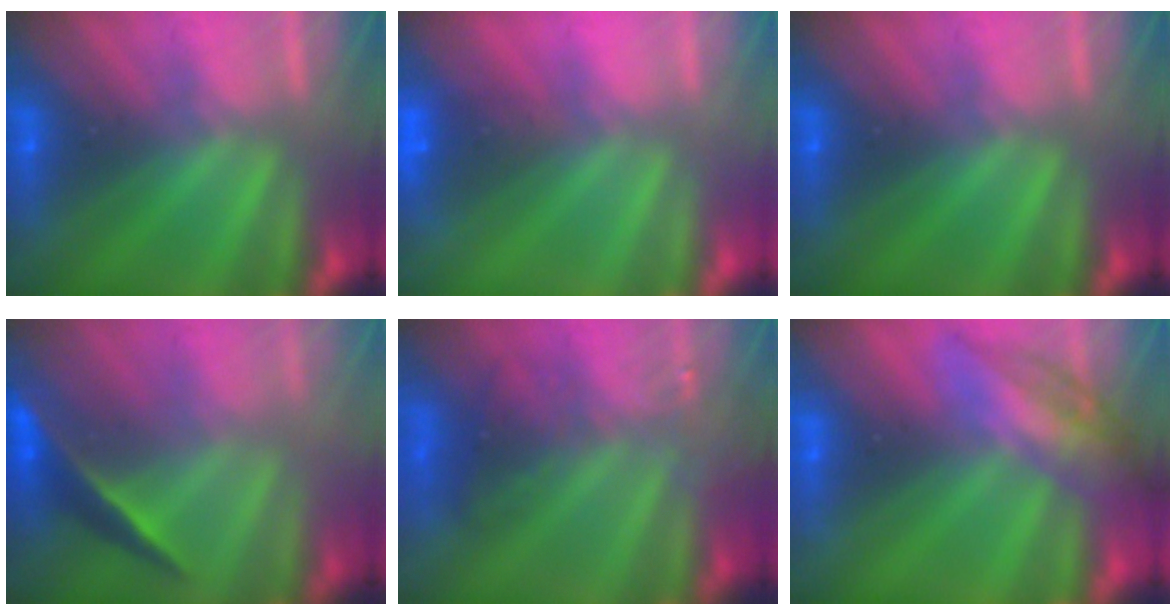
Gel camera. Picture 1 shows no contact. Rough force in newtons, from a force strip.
{"total": 3.2}
{"total": 0.0}
{"total": 1.9}
{"total": 3.4}
{"total": 2.4}